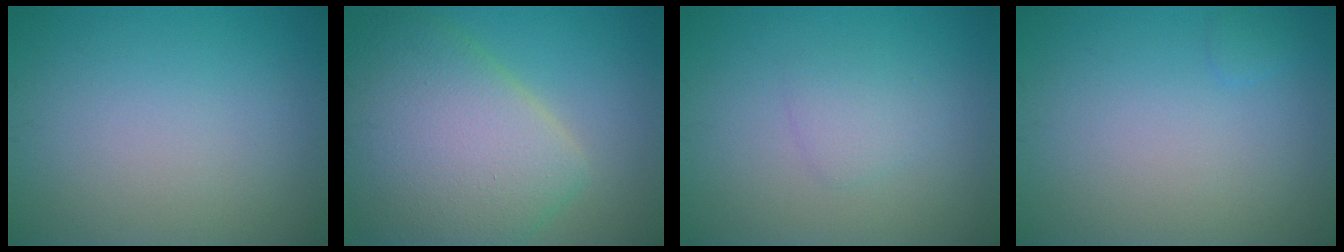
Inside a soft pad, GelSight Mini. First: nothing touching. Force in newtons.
{"total": 10.3, "press": 10.3, "slide": 0.5}
{"total": 1.5, "press": 1.5, "slide": 0.0}
{"total": 0.6, "press": 0.6, "slide": 0.1}